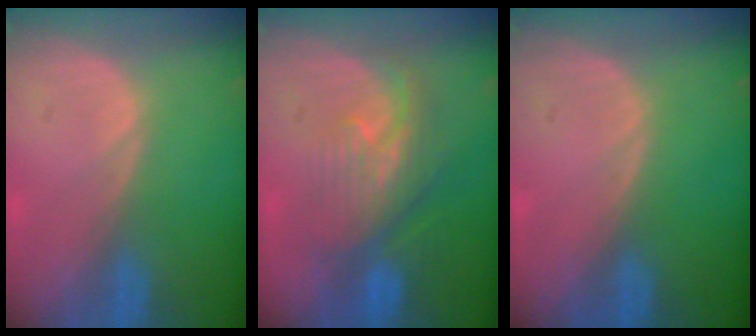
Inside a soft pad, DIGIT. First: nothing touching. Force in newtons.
{"total": 7.9, "press": 7.4, "slide": 2.9}
{"total": 0.0}